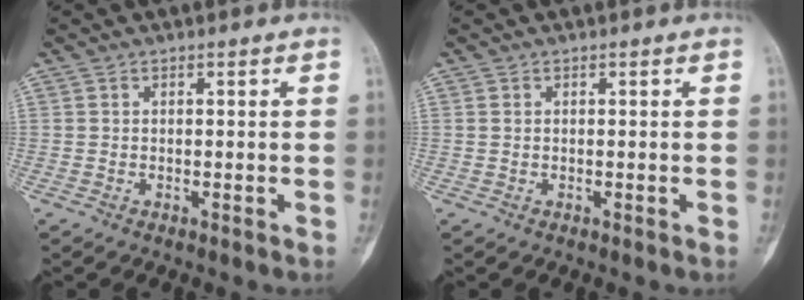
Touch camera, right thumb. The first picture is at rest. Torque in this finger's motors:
{"motor_torque": [-0.55, 0.19, 0.41, 0.00, -0.03]}